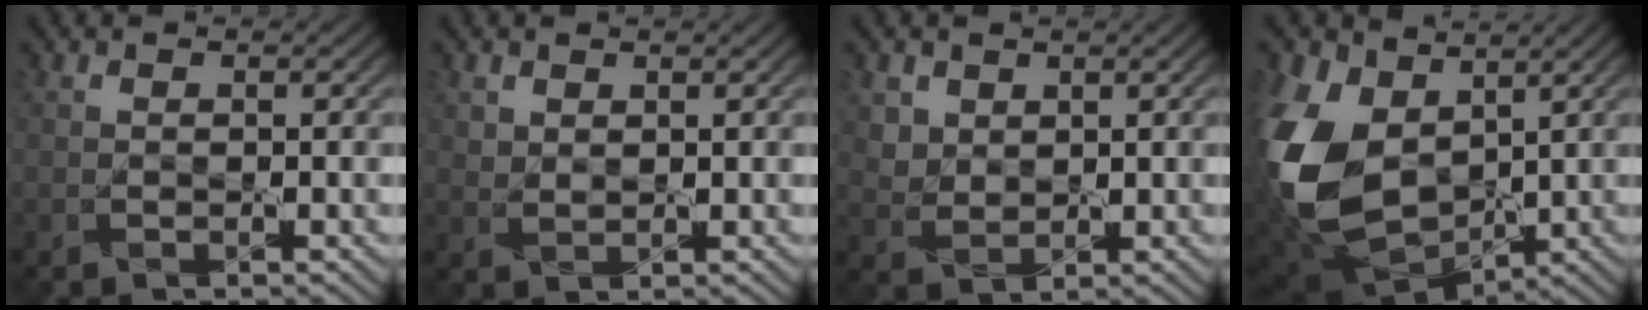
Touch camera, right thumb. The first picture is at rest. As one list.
[{"total": 1.7, "force": [1.2, 1.0, 0.6], "torque": [-0.016, -0.002, 0.028]}, {"total": 3.1, "force": [2.0, 2.2, 0.9], "torque": [-0.034, -0.011, 0.046]}, {"total": 15.7, "force": [1.9, 10.8, 11.3], "torque": [-0.321, -0.009, 0.041]}]